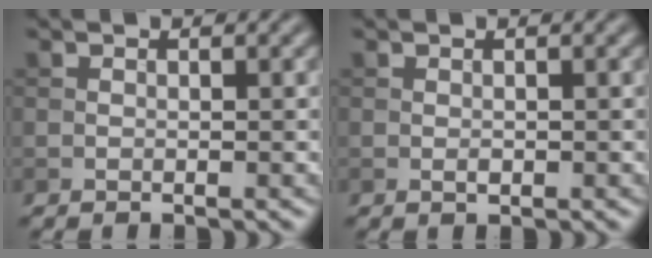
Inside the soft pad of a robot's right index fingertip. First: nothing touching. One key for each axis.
{"total": 0.6, "fx": -0.1, "fy": 0.3, "fz": 0.5, "tx": -0.008, "ty": -0.001, "tz": -0.001}